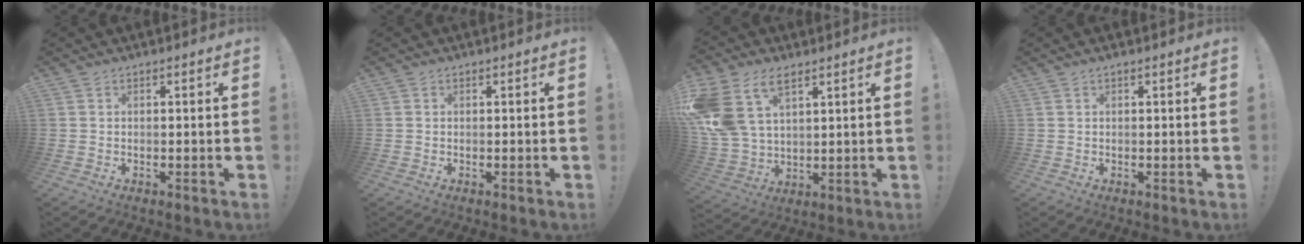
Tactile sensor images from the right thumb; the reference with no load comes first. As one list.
[{"total": 0.0}, {"total": 15.6, "force": [7.8, 9.8, 9.3], "torque": [-0.206, -0.033, 0.151]}, {"total": 0.0}]